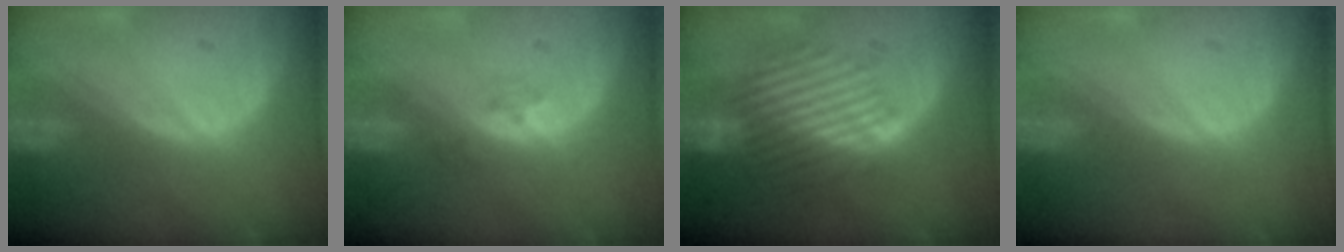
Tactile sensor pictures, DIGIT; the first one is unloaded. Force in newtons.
{"total": 2.1, "press": 1.8, "slide": 1.2}
{"total": 8.9, "press": 8.3, "slide": 3.2}
{"total": 0.0}